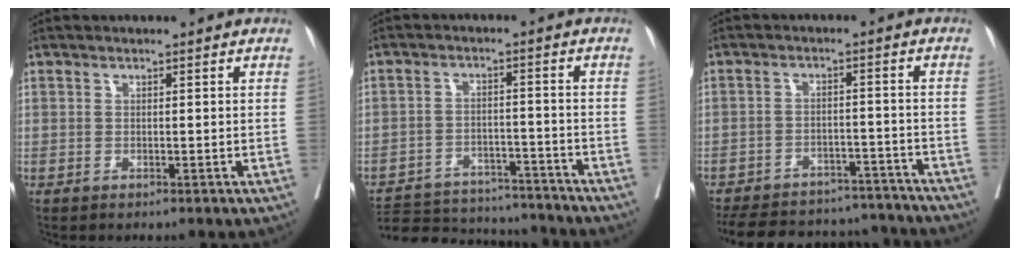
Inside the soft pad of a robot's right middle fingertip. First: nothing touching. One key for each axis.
{"total": 15.8, "fx": -14.8, "fy": 4.2, "fz": 3.5, "tx": -0.064, "ty": 0.011, "tz": -0.206}
{"total": 21.4, "fx": -19.1, "fy": 7.0, "fz": 6.4, "tx": -0.146, "ty": 0.001, "tz": -0.252}